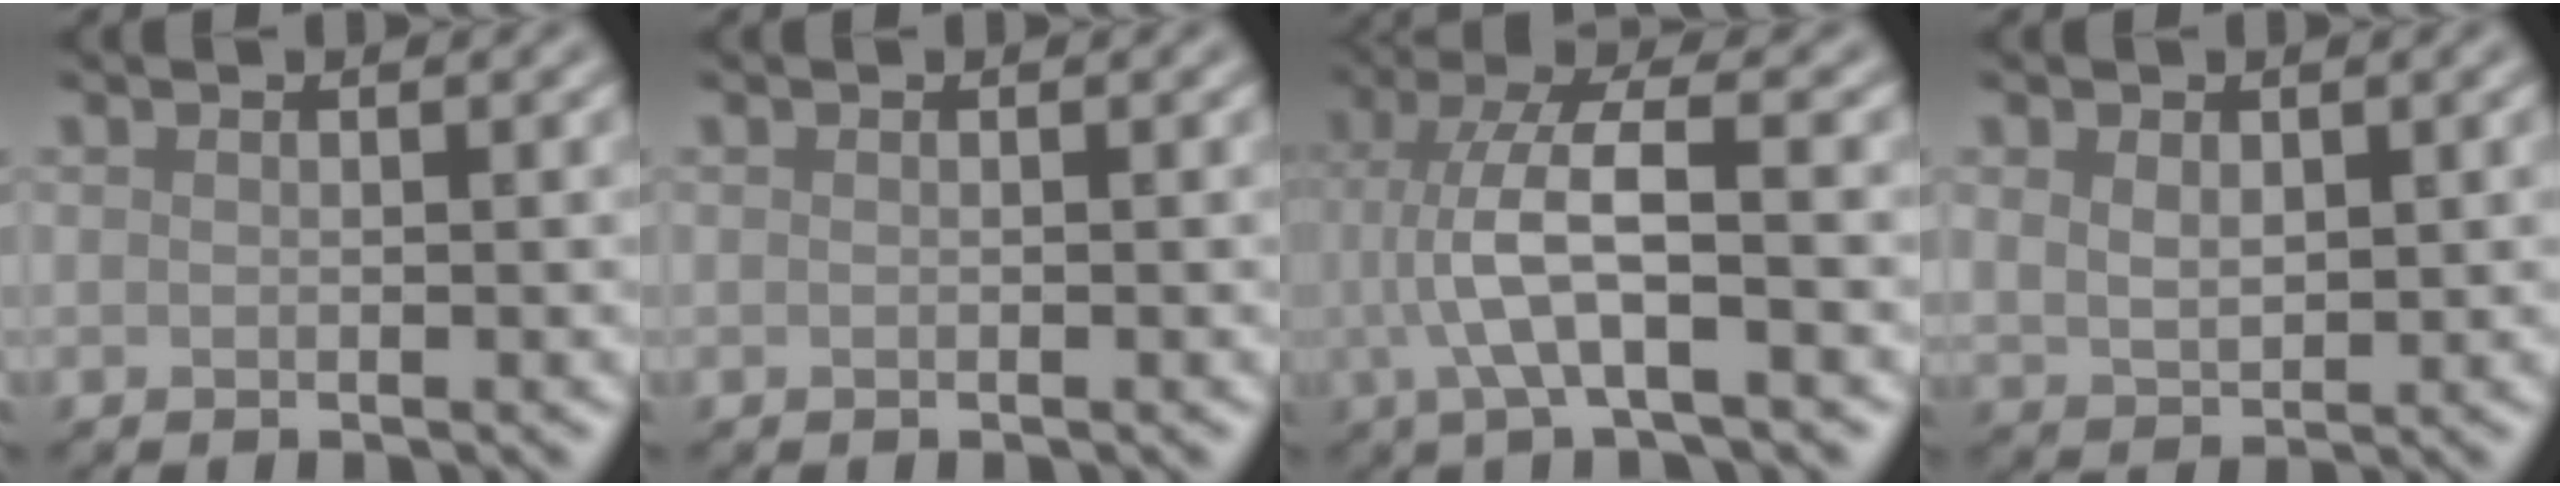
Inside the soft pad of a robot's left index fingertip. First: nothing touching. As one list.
[{"total": 0.0}, {"total": 6.4, "force": [-0.5, 1.5, 6.2], "torque": [-0.123, 0.011, -0.010]}, {"total": 2.3, "force": [0.8, 1.5, 1.5], "torque": [-0.033, -0.003, 0.020]}]